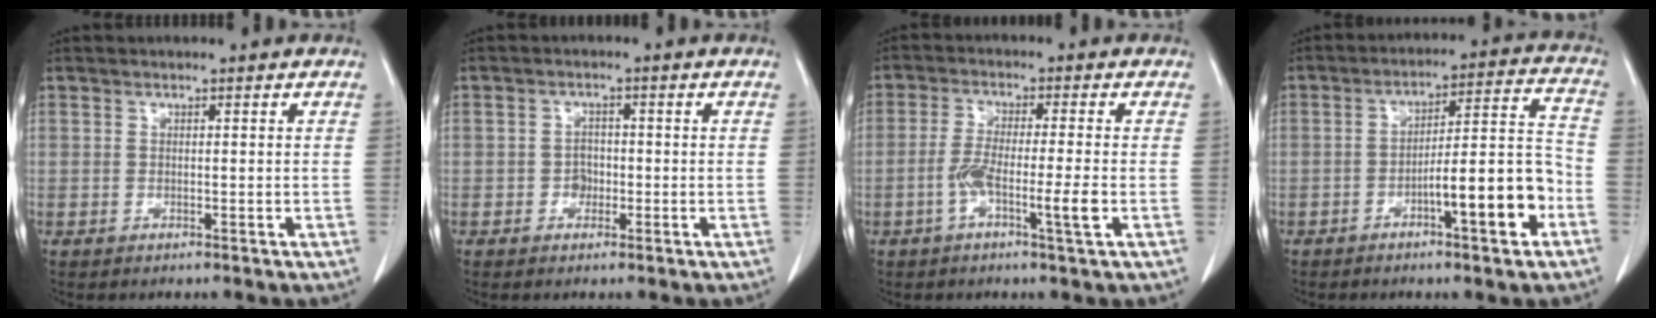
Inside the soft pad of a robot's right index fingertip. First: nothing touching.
{"total": 2.1, "force": [-0.6, 1.7, 1.0], "torque": [-0.012, 0.007, -0.009]}
{"total": 6.6, "force": [-2.2, 0.0, 6.2], "torque": [-0.116, -0.004, -0.040]}
{"total": 11.6, "force": [-4.9, 1.4, 10.4], "torque": [-0.151, 0.021, -0.071]}